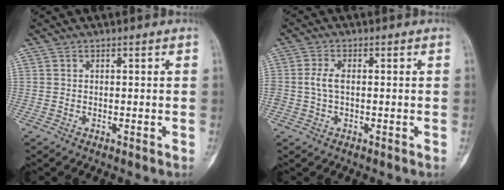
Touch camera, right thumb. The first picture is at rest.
{"total": 3.1, "force": [0.0, 1.6, 2.6], "torque": [-0.062, 0.006, -0.002]}